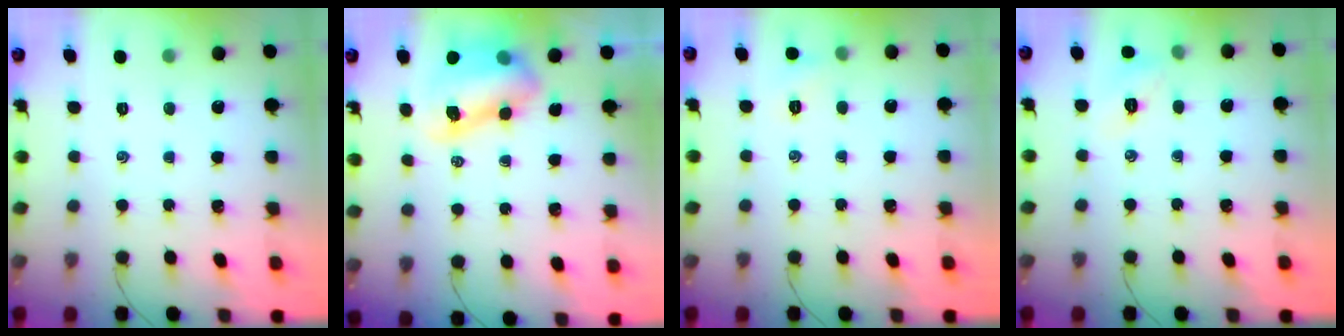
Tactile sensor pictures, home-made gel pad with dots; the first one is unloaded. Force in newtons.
{"total": 9.9, "press": 9.6, "slide": 2.1}
{"total": 4.8, "press": 4.6, "slide": 1.5}
{"total": 6.9, "press": 6.7, "slide": 1.6}